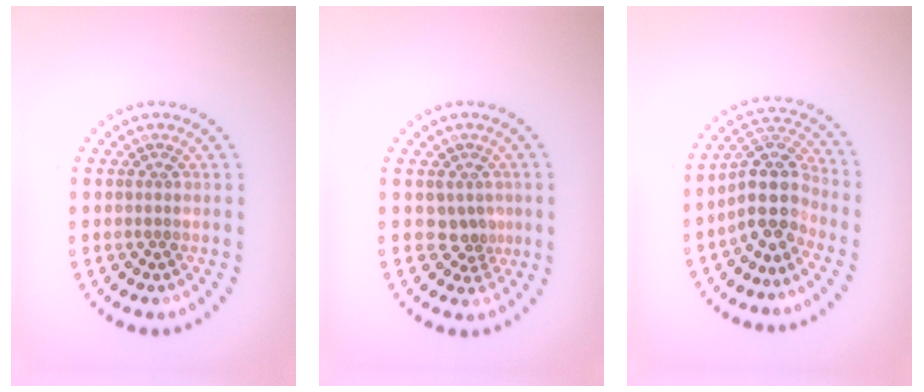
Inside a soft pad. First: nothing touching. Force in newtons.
{"total": 2.1, "press": 1.6, "slide": 1.5}
{"total": 4.5, "press": 3.7, "slide": 2.6}